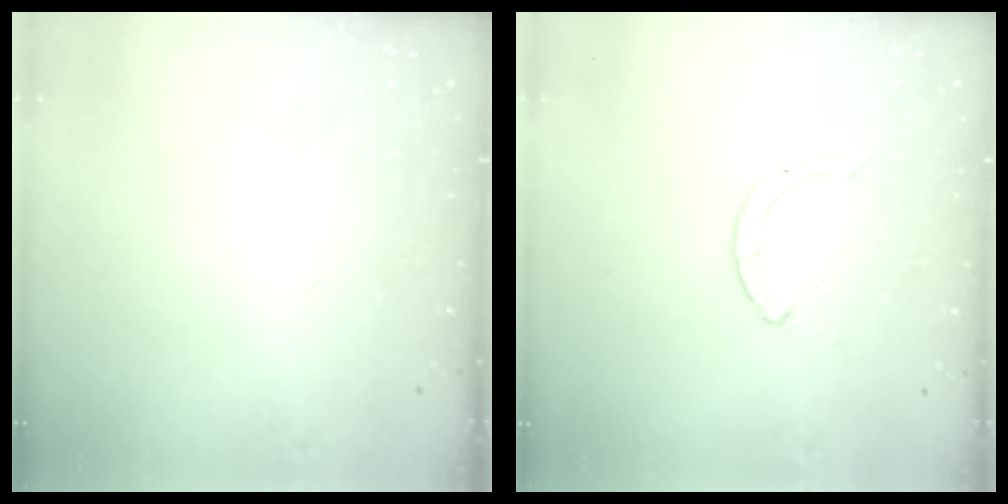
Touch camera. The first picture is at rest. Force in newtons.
{"total": 0.0}